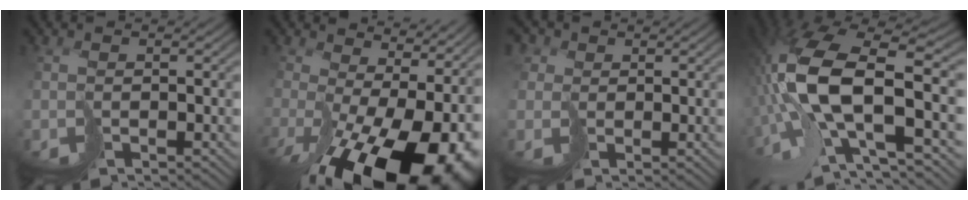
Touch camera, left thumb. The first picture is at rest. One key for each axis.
{"total": 17.1, "fx": -3.5, "fy": 8.6, "fz": 14.4, "tx": -0.227, "ty": -0.049, "tz": -0.018}
{"total": 3.0, "fx": 1.2, "fy": 2.7, "fz": 0.4, "tx": -0.034, "ty": 0.003, "tz": 0.012}
{"total": 15.5, "fx": -0.5, "fy": 5.7, "fz": 14.4, "tx": -0.312, "ty": 0.006, "tz": -0.004}